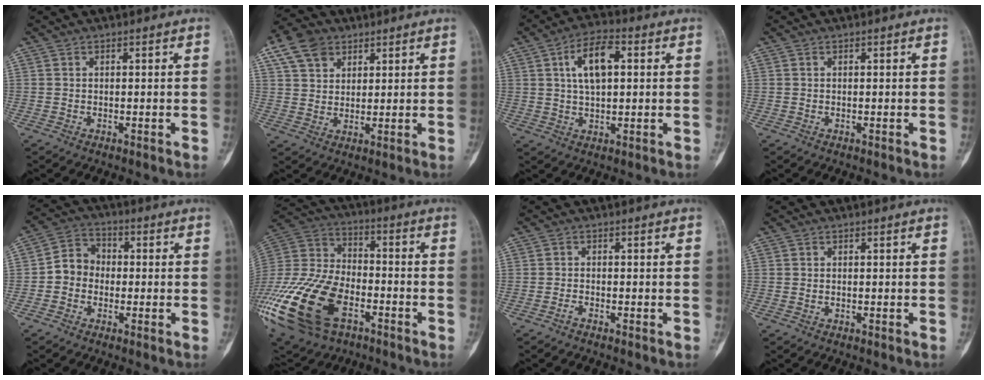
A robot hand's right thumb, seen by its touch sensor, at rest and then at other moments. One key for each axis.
{"total": 8.4, "fx": 4.4, "fy": 6.1, "fz": 3.6, "tx": -0.050, "ty": -0.003, "tz": 0.084}
{"total": 9.0, "fx": 2.3, "fy": 4.3, "fz": 7.6, "tx": -0.131, "ty": 0.009, "tz": 0.036}
{"total": 0.0}
{"total": 6.4, "fx": -1.1, "fy": 5.6, "fz": 2.9, "tx": -0.027, "ty": 0.025, "tz": -0.035}
{"total": 29.0, "fx": -12.1, "fy": 17.6, "fz": 19.7, "tx": -0.501, "ty": 0.018, "tz": -0.216}
{"total": 0.9, "fx": -0.7, "fy": 0.2, "fz": 0.4, "tx": -0.013, "ty": 0.005, "tz": -0.015}
{"total": 0.0}